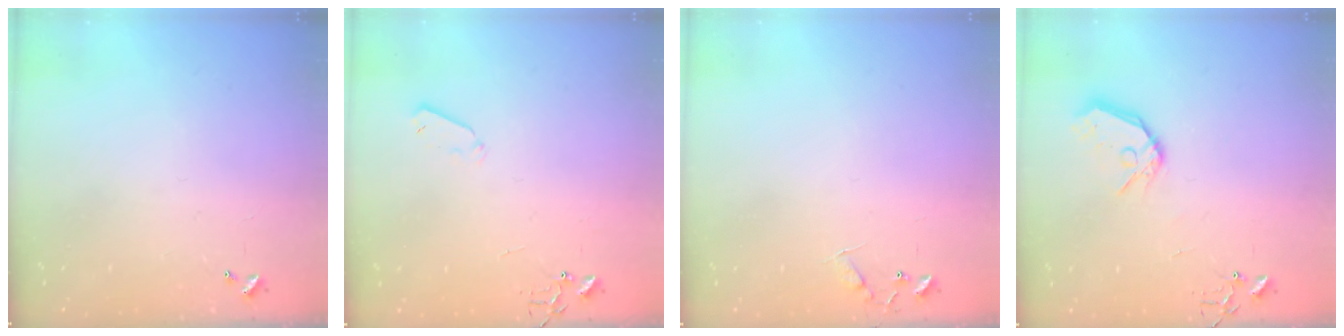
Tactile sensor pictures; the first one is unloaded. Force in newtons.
{"total": 4.1, "press": 4.0, "slide": 0.8}
{"total": 6.5, "press": 6.5, "slide": 0.6}
{"total": 11.3, "press": 11.2, "slide": 1.5}